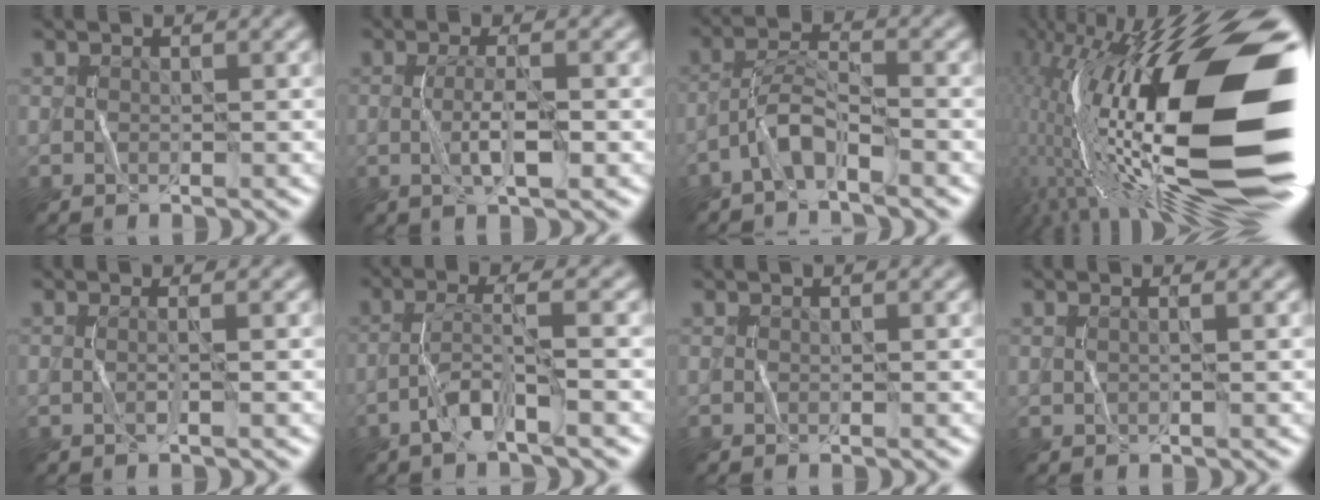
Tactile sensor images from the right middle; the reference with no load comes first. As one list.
[{"total": 2.8, "force": [-0.4, 0.5, 2.7], "torque": [-0.051, 0.000, -0.008]}, {"total": 3.1, "force": [-2.2, 0.7, 2.1], "torque": [-0.042, 0.011, -0.048]}, {"total": 21.0, "force": [0.5, 7.9, 19.5], "torque": [-0.336, -0.013, -0.002]}, {"total": 1.3, "force": [0.2, 0.5, 1.2], "torque": [-0.013, -0.005, -0.009]}, {"total": 4.1, "force": [-2.3, 0.3, 3.4], "torque": [-0.065, 0.008, -0.049]}, {"total": 0.0}, {"total": 1.0, "force": [0.5, 0.5, 0.7], "torque": [-0.001, -0.007, -0.001]}]